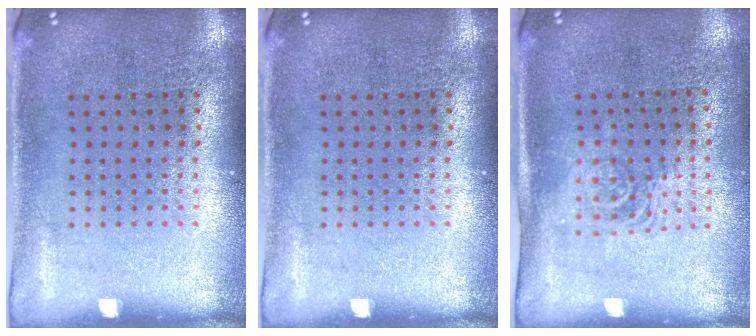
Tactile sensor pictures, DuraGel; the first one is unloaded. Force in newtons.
{"total": 0.0}
{"total": 1.6, "press": 1.3, "slide": 0.9}